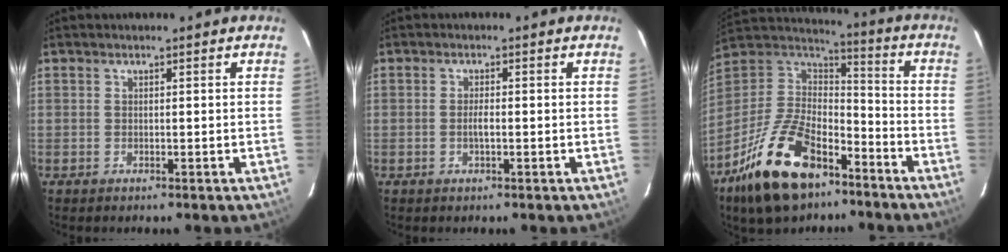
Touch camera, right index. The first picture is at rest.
{"total": 1.5, "force": [-0.4, 0.4, 1.5], "torque": [-0.028, 0.001, -0.008]}
{"total": 23.2, "force": [-13.9, 12.1, 14.1], "torque": [-0.299, -0.002, -0.236]}